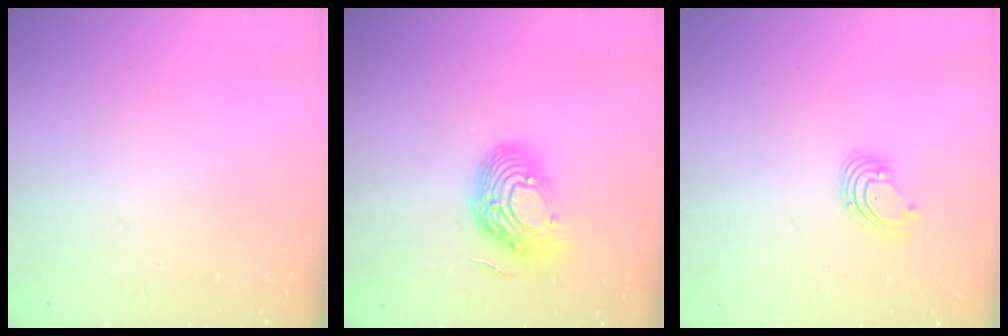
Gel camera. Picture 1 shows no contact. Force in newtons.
{"total": 14.4, "press": 14.3, "slide": 1.2}
{"total": 2.6, "press": 2.6, "slide": 0.1}